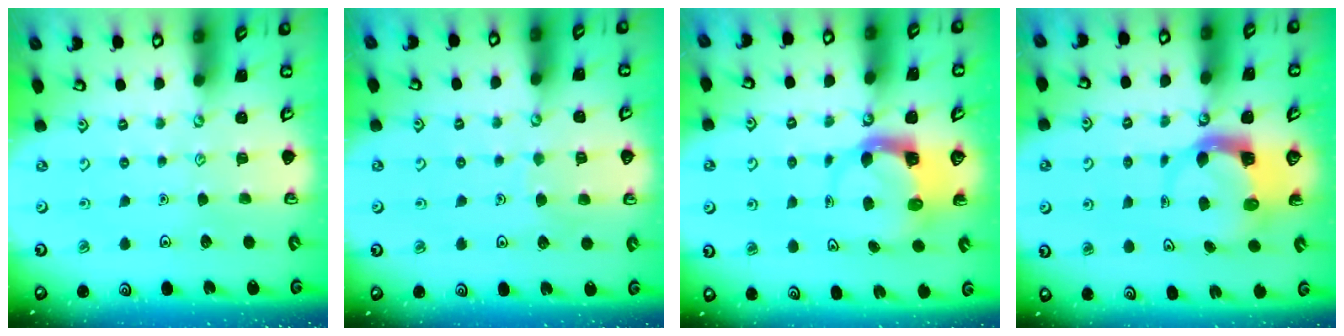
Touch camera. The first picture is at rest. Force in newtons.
{"total": 3.3, "press": 3.3, "slide": 0.3}
{"total": 3.7, "press": 3.7, "slide": 0.5}
{"total": 4.0, "press": 3.9, "slide": 0.6}